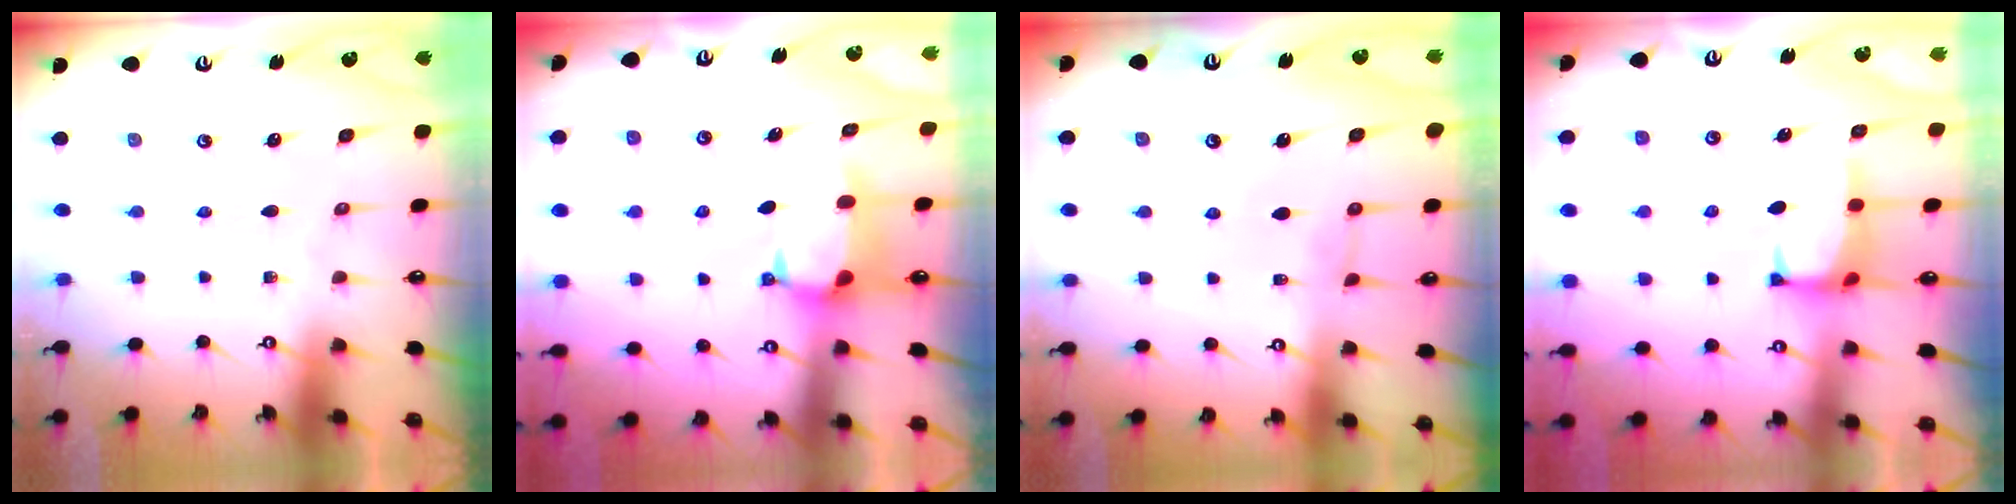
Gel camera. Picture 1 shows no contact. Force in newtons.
{"total": 0.9, "press": 0.2, "slide": 0.9}
{"total": 1.0, "press": 0.7, "slide": 0.7}
{"total": 1.3, "press": 1.2, "slide": 0.6}